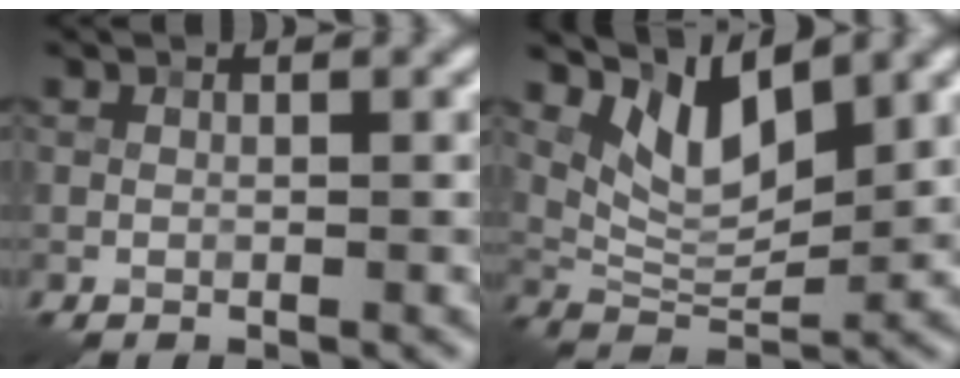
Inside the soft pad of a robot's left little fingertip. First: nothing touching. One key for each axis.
{"total": 5.6, "fx": 3.2, "fy": 2.4, "fz": 3.9, "tx": -0.075, "ty": -0.012, "tz": 0.060}